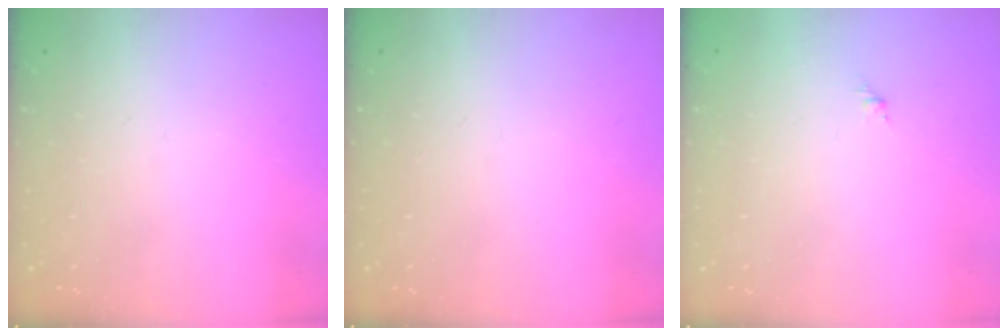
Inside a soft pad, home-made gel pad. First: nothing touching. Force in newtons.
{"total": 0.0}
{"total": 1.3, "press": 1.2, "slide": 0.5}